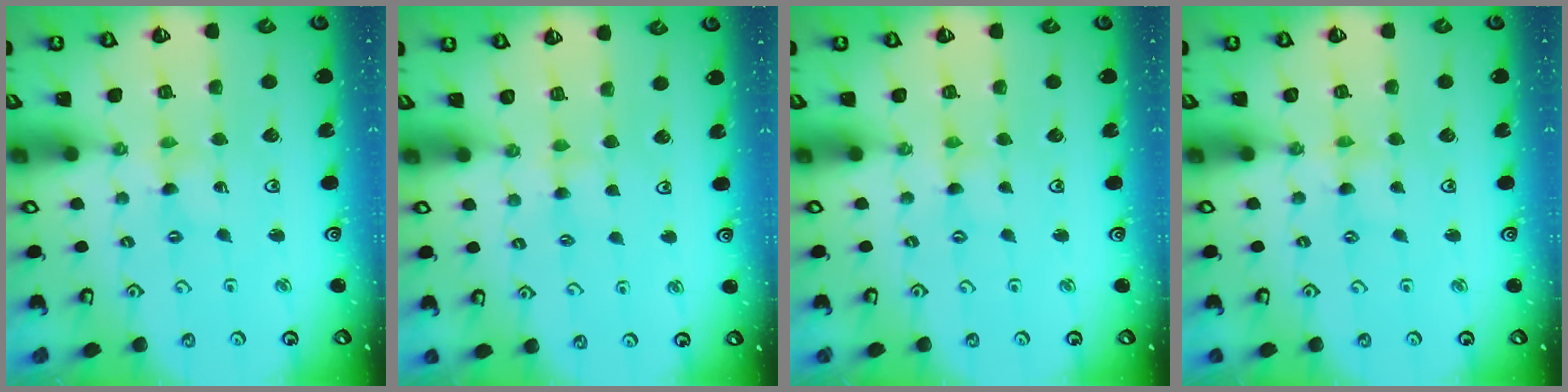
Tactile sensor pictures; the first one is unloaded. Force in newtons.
{"total": 3.0, "press": 3.0, "slide": 0.6}
{"total": 0.0}
{"total": 0.0}